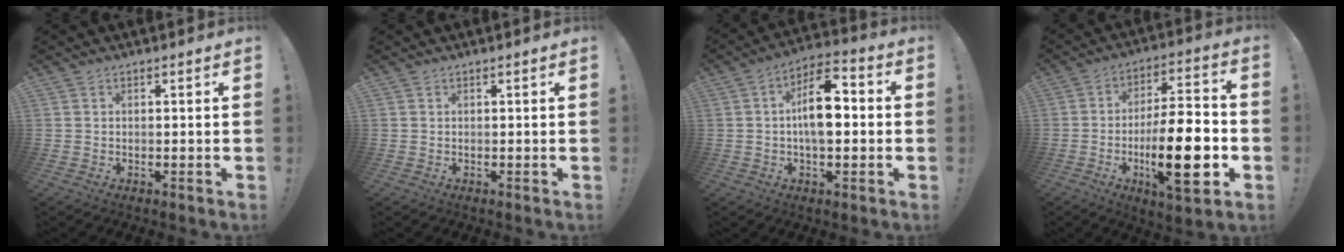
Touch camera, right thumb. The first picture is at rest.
{"total": 0.0}
{"total": 12.7, "force": [-0.2, 6.6, 10.8], "torque": [-0.165, 0.011, -0.008]}
{"total": 21.2, "force": [-6.0, 6.4, 19.3], "torque": [-0.312, 0.016, -0.093]}